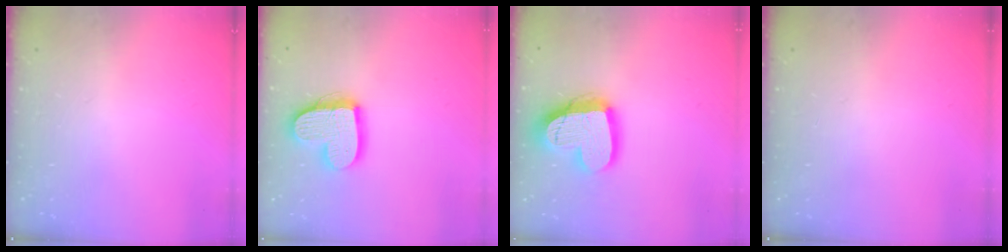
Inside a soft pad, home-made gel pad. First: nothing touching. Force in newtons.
{"total": 15.7, "press": 15.7, "slide": 1.4}
{"total": 18.4, "press": 18.3, "slide": 1.6}
{"total": 0.0}